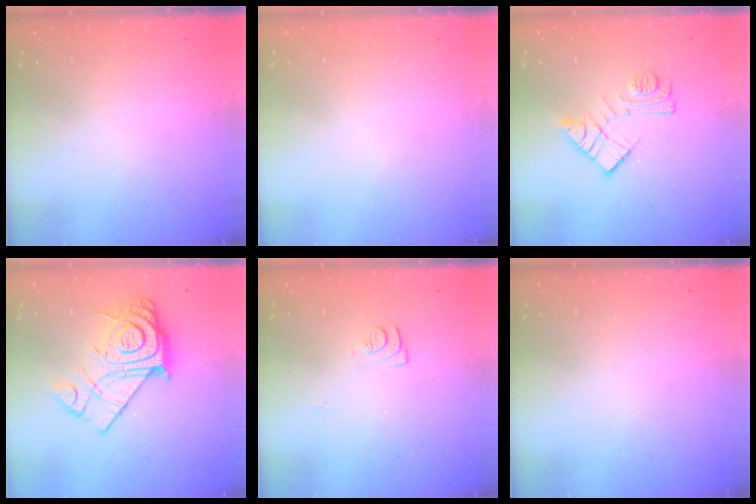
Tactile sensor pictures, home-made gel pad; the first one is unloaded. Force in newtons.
{"total": 0.0}
{"total": 11.3, "press": 11.3, "slide": 0.4}
{"total": 17.2, "press": 17.1, "slide": 1.3}
{"total": 7.0, "press": 7.0, "slide": 0.6}
{"total": 0.0}